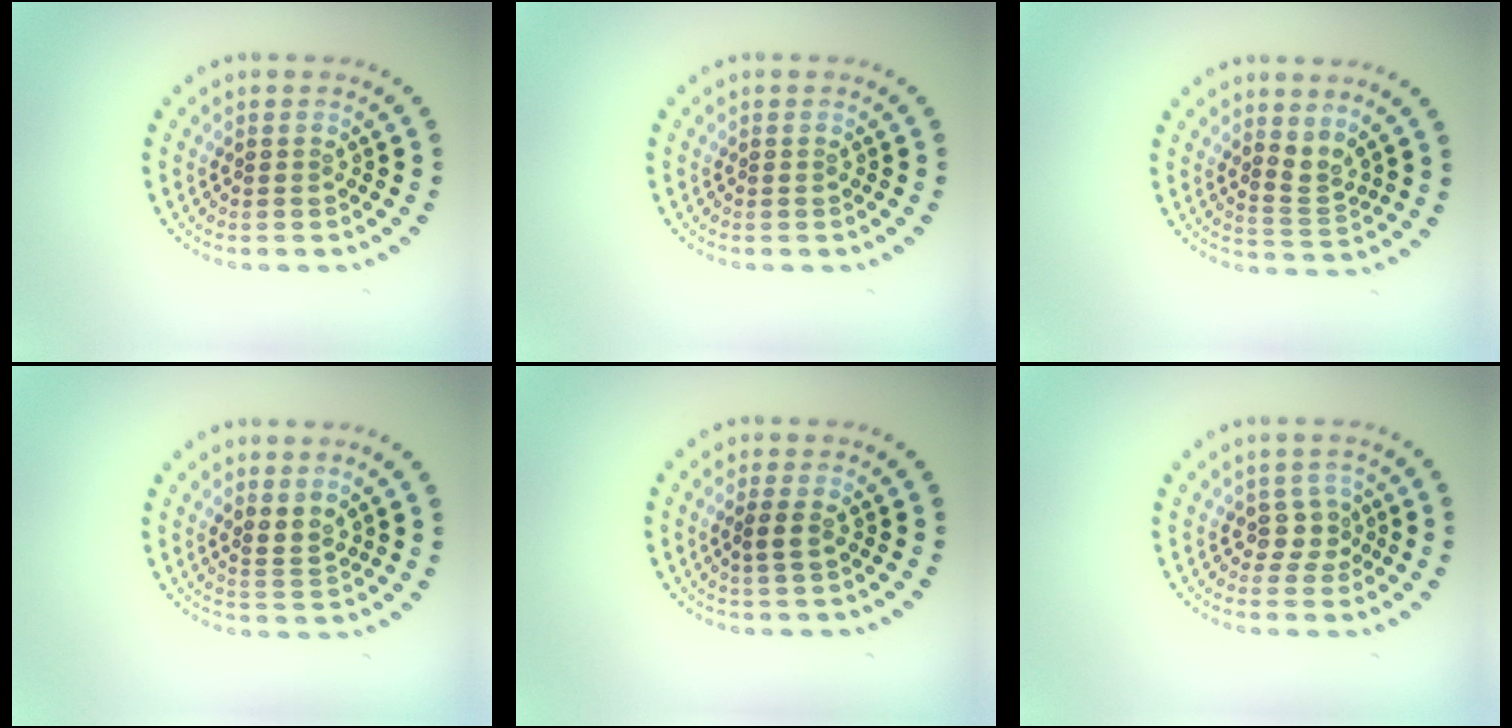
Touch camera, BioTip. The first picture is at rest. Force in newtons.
{"total": 0.0}
{"total": 2.1, "press": 1.4, "slide": 1.6}
{"total": 1.8, "press": 1.4, "slide": 1.1}
{"total": 1.2, "press": 1.1, "slide": 0.5}
{"total": 1.8, "press": 1.4, "slide": 1.2}